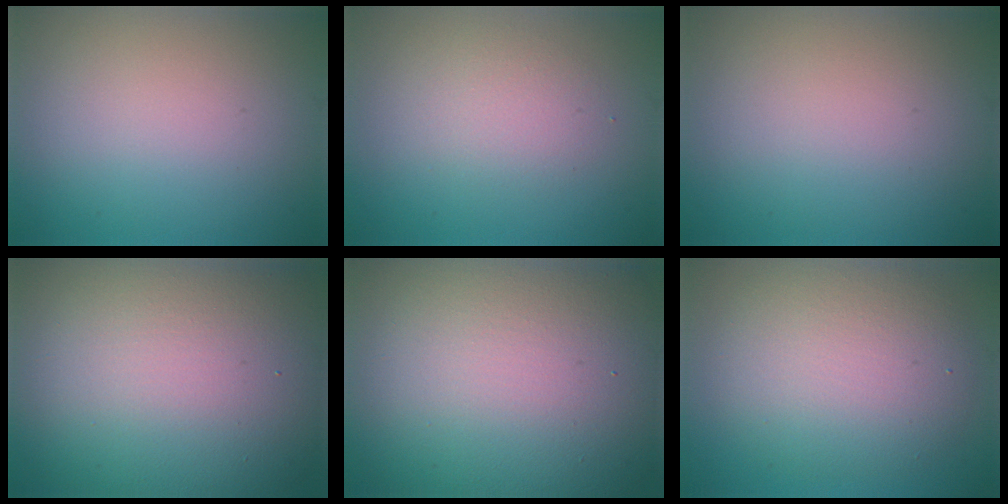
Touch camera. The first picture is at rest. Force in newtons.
{"total": 2.0, "press": 2.0, "slide": 0.1}
{"total": 0.0}
{"total": 18.0, "press": 17.9, "slide": 1.3}
{"total": 20.0, "press": 20.0, "slide": 1.5}
{"total": 6.7, "press": 6.7, "slide": 0.3}